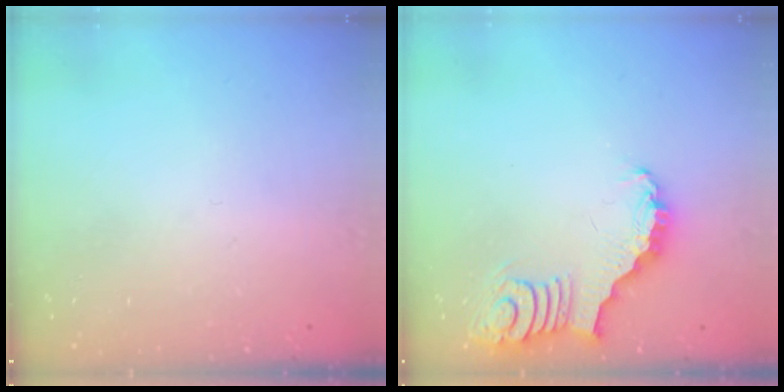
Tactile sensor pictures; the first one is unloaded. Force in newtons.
{"total": 3.4, "press": 3.3, "slide": 0.6}